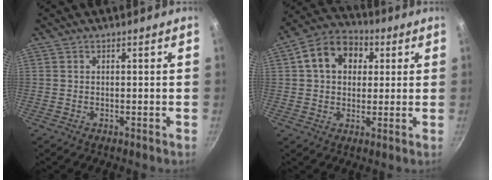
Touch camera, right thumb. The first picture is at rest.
{"total": 12.1, "force": [3.2, 9.2, 7.2], "torque": [-0.093, 0.018, 0.036]}